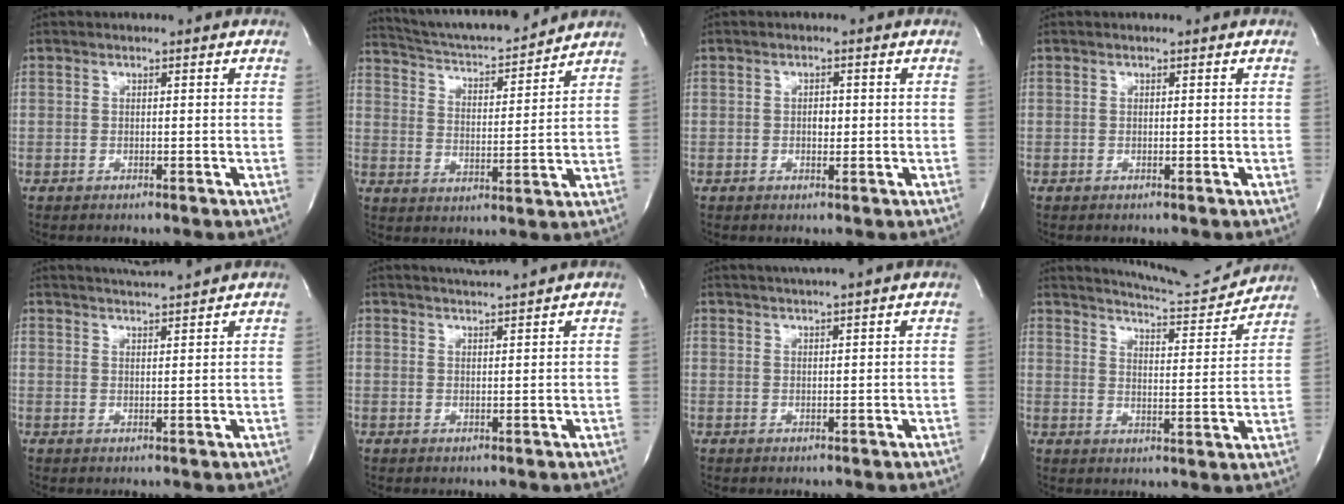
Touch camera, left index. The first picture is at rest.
{"total": 15.1, "force": [14.1, 1.4, 5.1], "torque": [-0.089, 0.001, 0.222]}
{"total": 1.5, "force": [-0.3, 0.9, 1.2], "torque": [-0.019, 0.000, -0.004]}
{"total": 0.0}
{"total": 5.7, "force": [5.4, -1.2, 1.5], "torque": [-0.029, 0.007, 0.083]}
{"total": 4.2, "force": [3.8, -1.2, 1.0], "torque": [-0.016, 0.004, 0.061]}
{"total": 5.9, "force": [5.2, -1.1, 2.7], "torque": [-0.039, 0.018, 0.071]}
{"total": 12.3, "force": [12.1, -0.3, 2.3], "torque": [-0.041, -0.029, 0.166]}